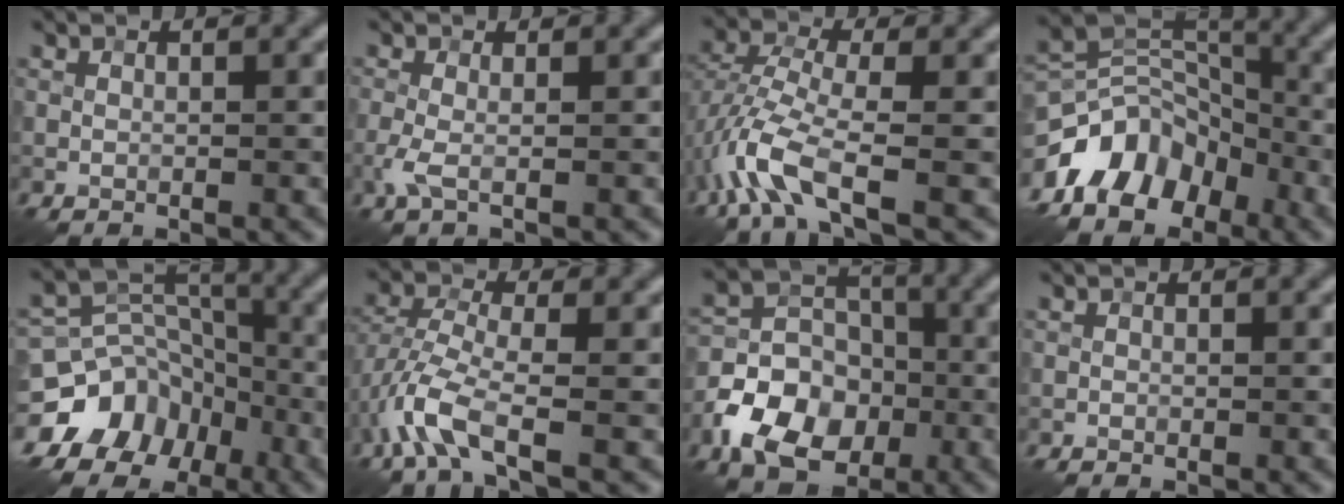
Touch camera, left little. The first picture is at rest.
{"total": 1.9, "force": [-0.5, 0.4, 1.8], "torque": [-0.046, -0.003, -0.015]}
{"total": 6.6, "force": [-3.2, 2.4, 5.3], "torque": [-0.128, 0.000, -0.076]}
{"total": 8.0, "force": [-4.9, 5.1, 3.8], "torque": [-0.054, 0.003, -0.104]}
{"total": 13.0, "force": [-7.5, 9.9, 3.8], "torque": [-0.083, -0.019, -0.124]}
{"total": 5.5, "force": [-2.8, 1.9, 4.4], "torque": [-0.104, -0.004, -0.070]}
{"total": 8.7, "force": [-3.7, 6.1, 4.9], "torque": [-0.082, -0.001, -0.078]}
{"total": 0.0}